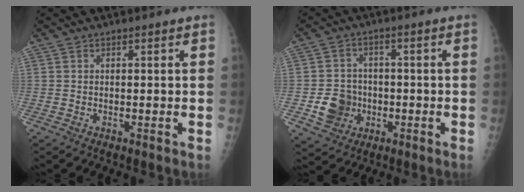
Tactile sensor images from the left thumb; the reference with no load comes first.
{"total": 7.4, "force": [-2.0, 6.6, 2.6], "torque": [-0.019, 0.014, -0.031]}